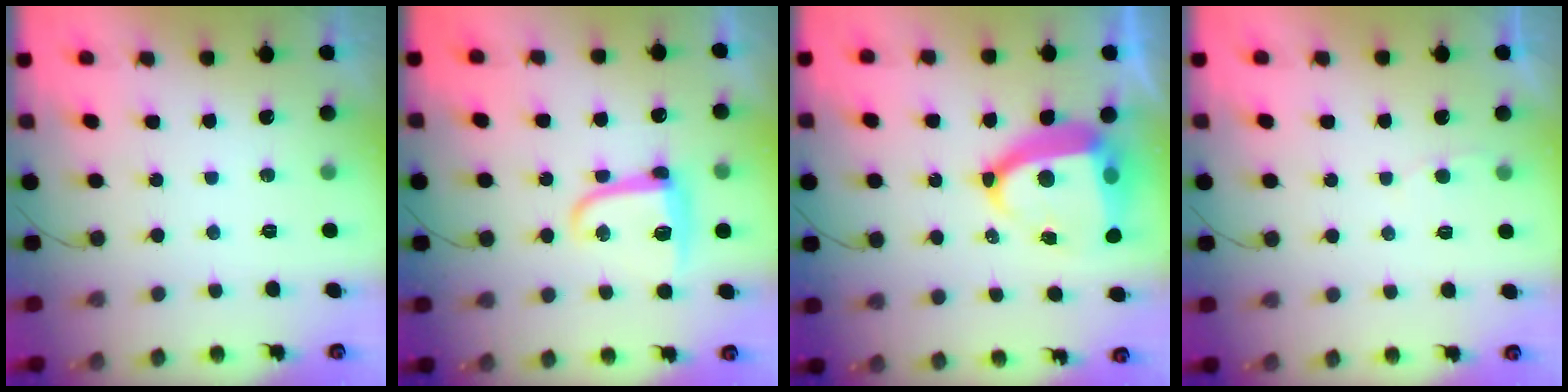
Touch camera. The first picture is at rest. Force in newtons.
{"total": 11.3, "press": 11.3, "slide": 0.4}
{"total": 14.5, "press": 14.4, "slide": 1.8}
{"total": 2.0, "press": 2.0, "slide": 0.2}